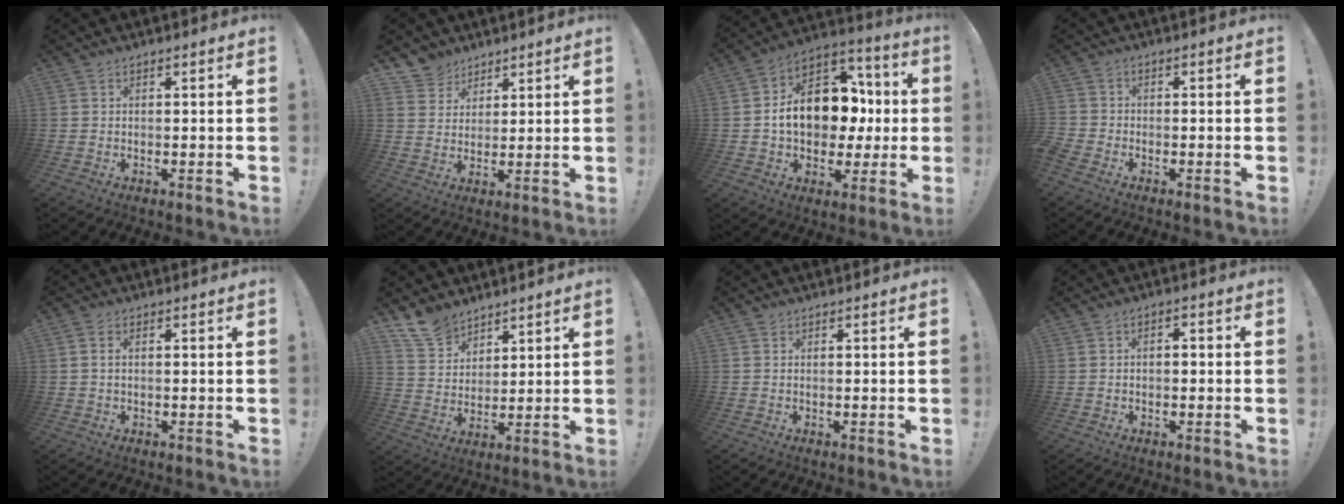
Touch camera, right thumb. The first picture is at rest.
{"total": 6.6, "force": [4.7, 4.6, 0.2], "torque": [-0.001, -0.041, 0.092]}
{"total": 18.0, "force": [0.6, 12.8, 12.8], "torque": [-0.210, 0.014, 0.021]}
{"total": 2.7, "force": [-2.1, 1.1, 1.3], "torque": [-0.038, 0.006, -0.041]}
{"total": 1.8, "force": [0.5, 0.9, 1.5], "torque": [-0.023, 0.002, 0.008]}
{"total": 9.9, "force": [8.1, 5.4, 2.0], "torque": [-0.039, -0.058, 0.158]}
{"total": 0.0}
{"total": 2.2, "force": [-1.4, 1.1, 1.2], "torque": [-0.024, 0.011, -0.025]}